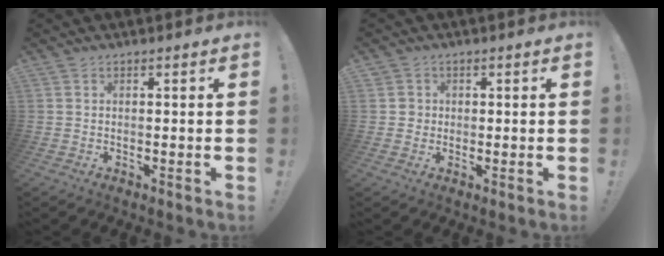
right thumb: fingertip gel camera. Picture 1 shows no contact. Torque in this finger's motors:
{"motor_torque": [-0.07, 0.07, 0.20, -0.01, -0.02]}